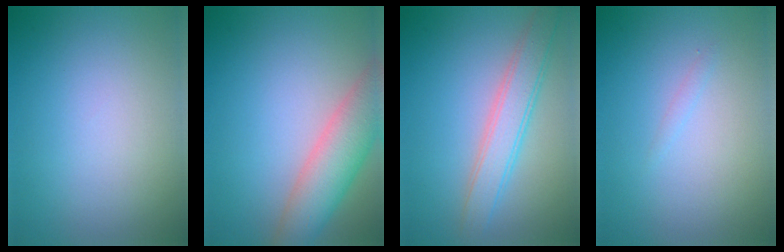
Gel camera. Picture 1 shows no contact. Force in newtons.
{"total": 5.5, "press": 5.5, "slide": 0.6}
{"total": 3.8, "press": 3.8, "slide": 0.2}
{"total": 0.6, "press": 0.6, "slide": 0.0}